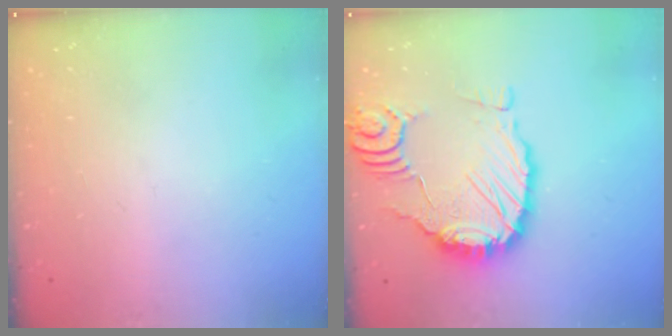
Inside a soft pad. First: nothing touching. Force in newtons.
{"total": 13.4, "press": 13.3, "slide": 1.6}